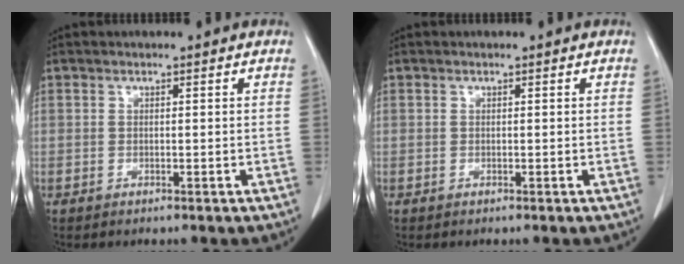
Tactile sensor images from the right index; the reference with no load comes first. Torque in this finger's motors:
{"motor_torque": [0.09, 0.02, -0.08, 0.01]}